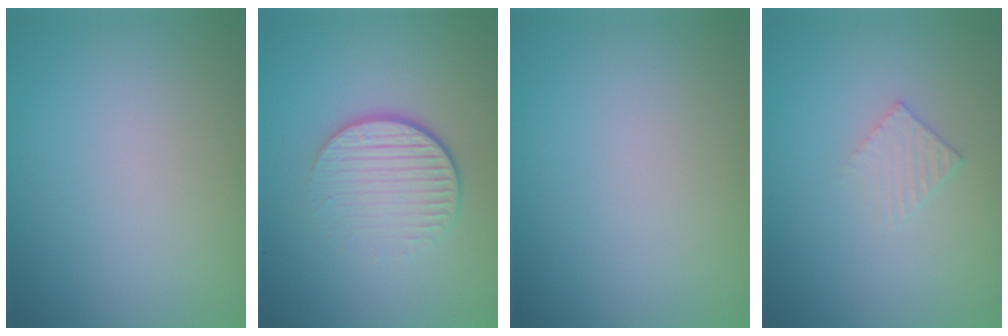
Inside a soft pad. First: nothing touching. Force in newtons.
{"total": 4.4, "press": 2.7, "slide": 3.5}
{"total": 0.0}
{"total": 1.4, "press": 1.4, "slide": 0.2}